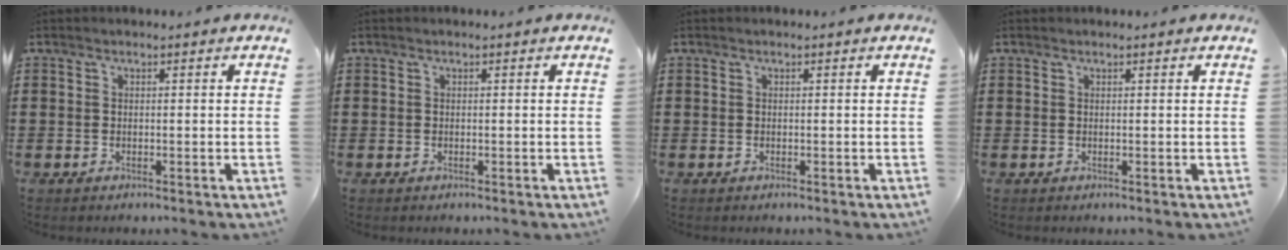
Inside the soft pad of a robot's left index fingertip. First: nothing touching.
{"total": 0.0}
{"total": 0.0}
{"total": 0.0}